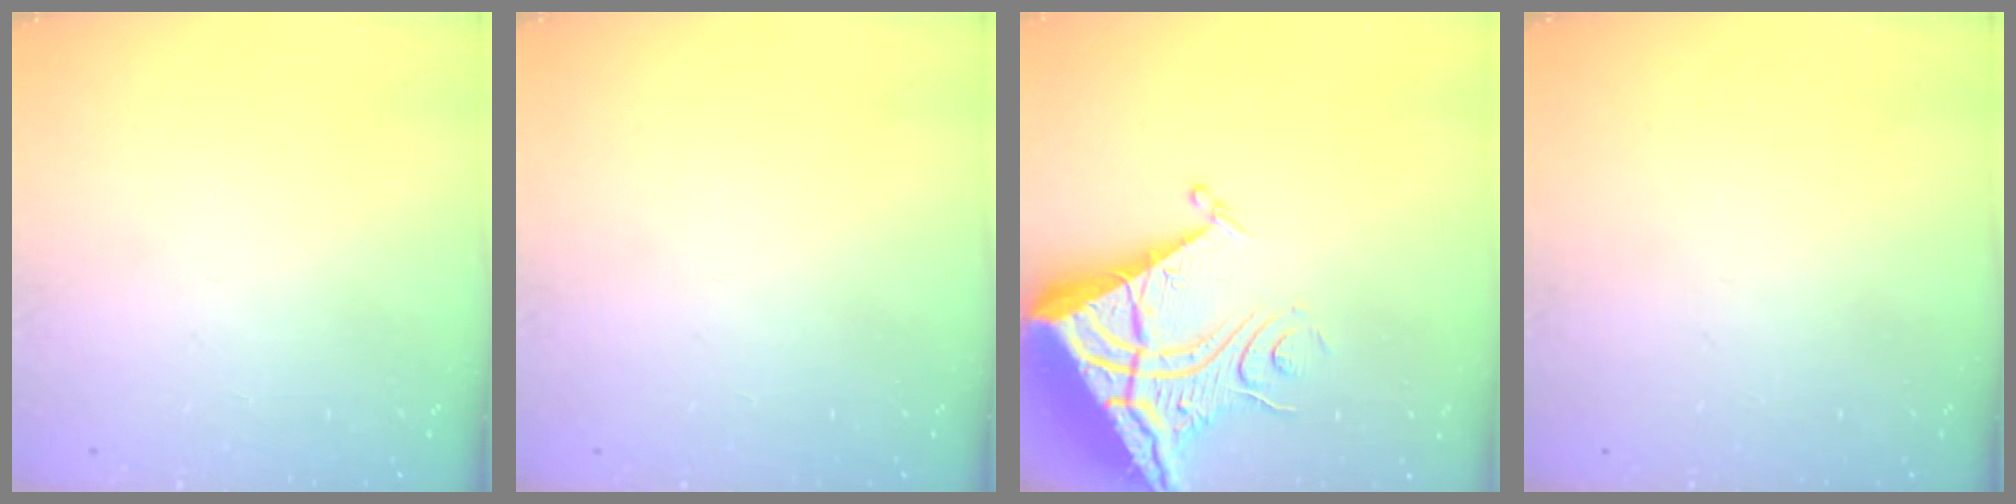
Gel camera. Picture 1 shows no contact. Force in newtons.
{"total": 0.0}
{"total": 12.7, "press": 12.6, "slide": 1.2}
{"total": 0.0}